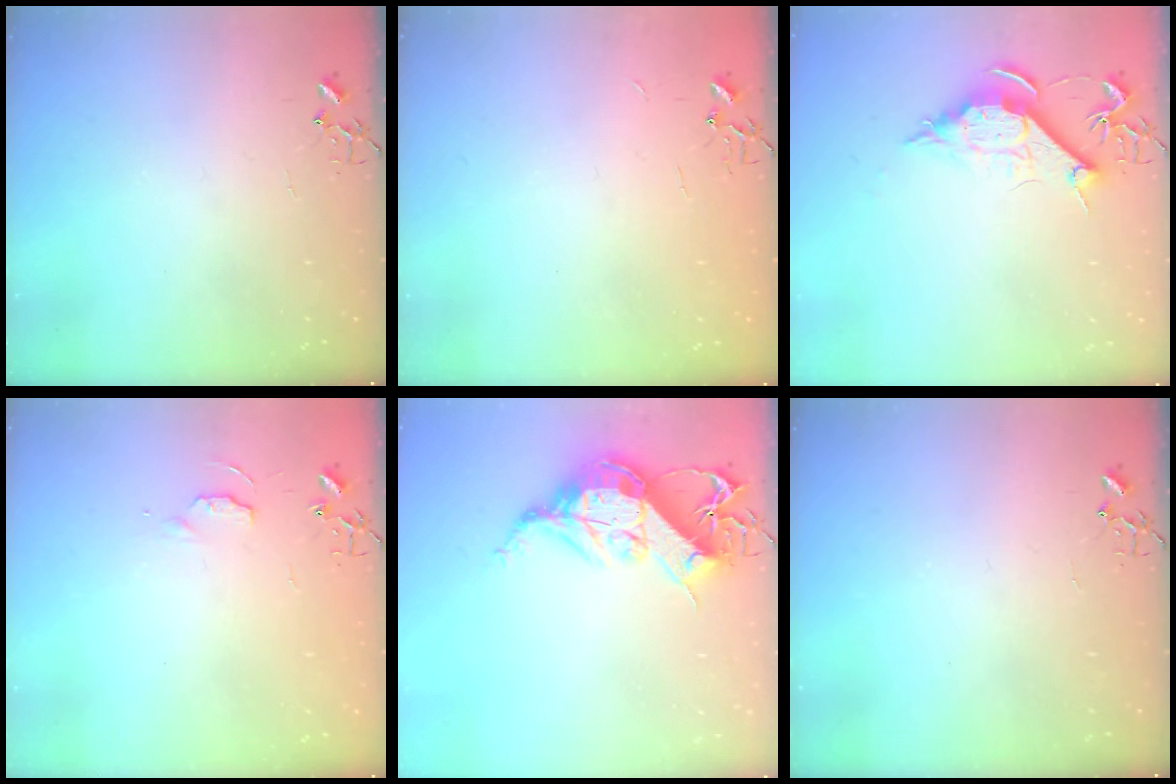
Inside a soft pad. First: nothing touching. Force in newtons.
{"total": 1.9, "press": 1.9, "slide": 0.3}
{"total": 9.6, "press": 9.6, "slide": 0.8}
{"total": 3.8, "press": 3.7, "slide": 0.5}
{"total": 21.1, "press": 21.1, "slide": 1.5}
{"total": 0.0}